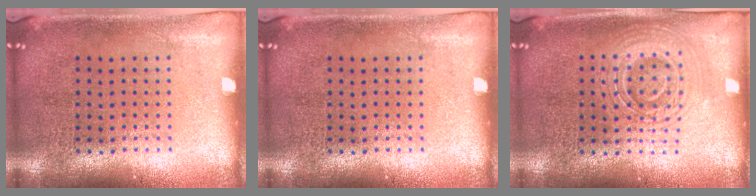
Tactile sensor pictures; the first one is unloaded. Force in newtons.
{"total": 0.0}
{"total": 2.8, "press": 2.7, "slide": 0.5}